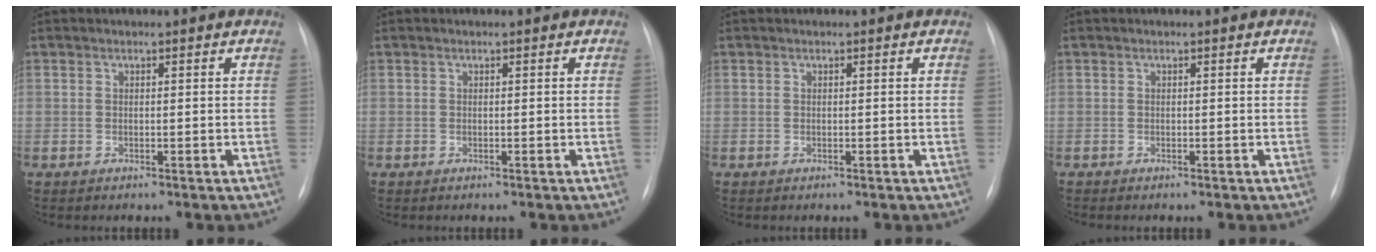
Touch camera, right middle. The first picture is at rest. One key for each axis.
{"total": 0.0}
{"total": 0.0}
{"total": 0.0}